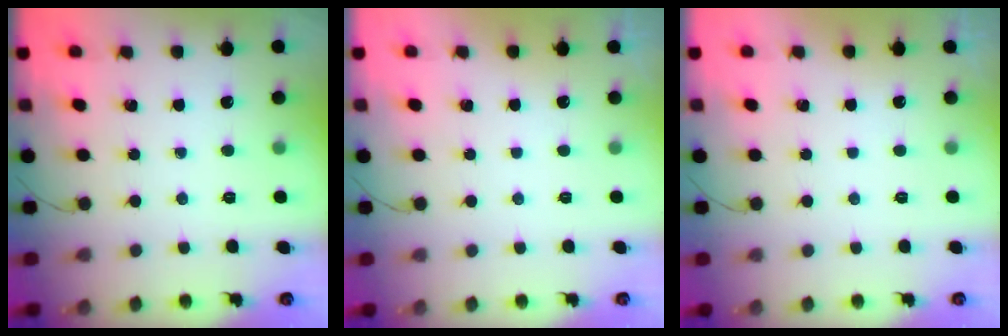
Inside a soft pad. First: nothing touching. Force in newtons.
{"total": 3.0, "press": 3.0, "slide": 0.1}
{"total": 2.9, "press": 2.9, "slide": 0.1}